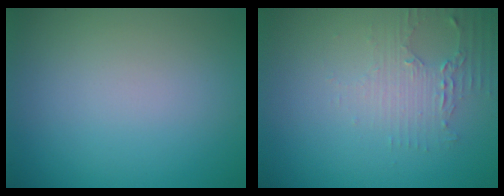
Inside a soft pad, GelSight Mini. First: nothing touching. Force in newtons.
{"total": 2.2, "press": 2.1, "slide": 0.6}